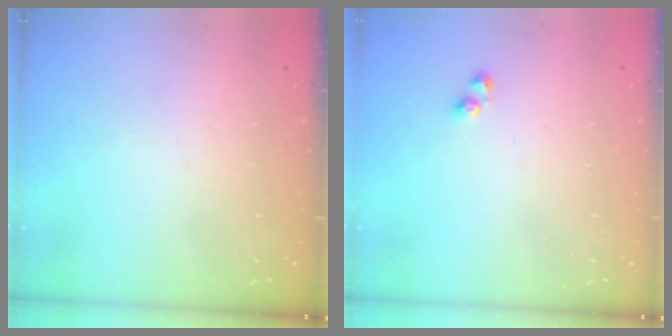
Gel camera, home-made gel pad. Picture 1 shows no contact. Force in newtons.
{"total": 2.4, "press": 2.0, "slide": 1.3}